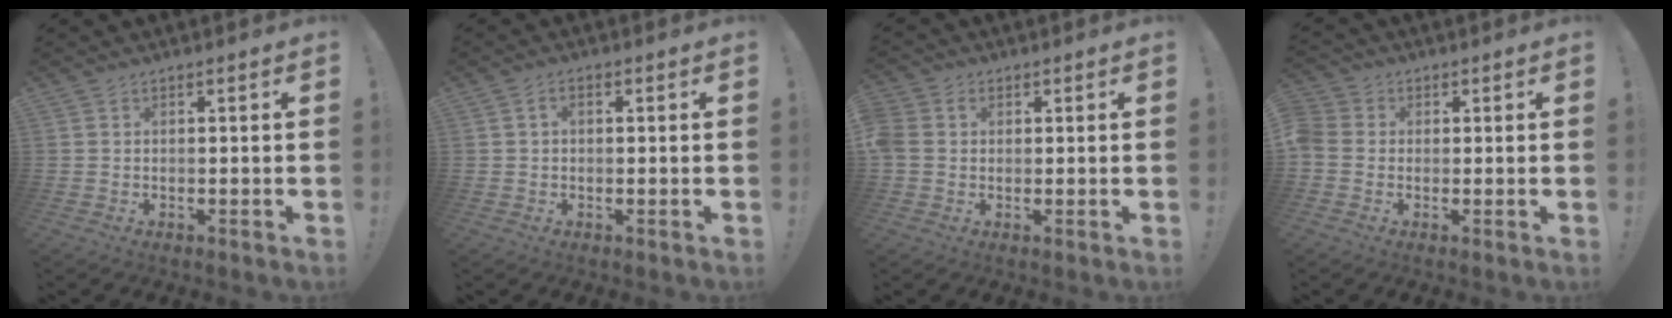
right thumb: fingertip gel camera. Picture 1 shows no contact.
{"total": 1.9, "force": [0.1, 1.3, 1.4], "torque": [-0.021, 0.005, 0.000]}
{"total": 5.1, "force": [1.0, 4.0, 2.9], "torque": [-0.063, 0.002, 0.018]}
{"total": 4.6, "force": [-0.4, 4.1, 1.9], "torque": [-0.046, 0.008, -0.009]}